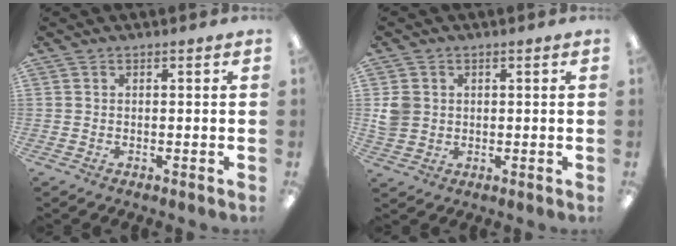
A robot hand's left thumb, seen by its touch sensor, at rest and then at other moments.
{"total": 4.7, "force": [0.6, 4.4, 1.4], "torque": [-0.024, 0.007, 0.015]}